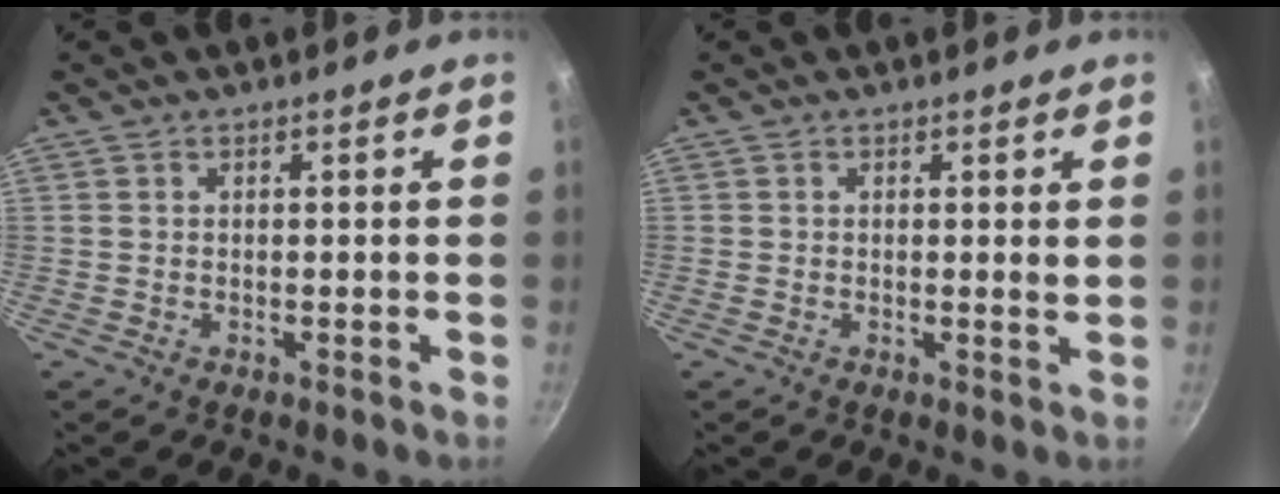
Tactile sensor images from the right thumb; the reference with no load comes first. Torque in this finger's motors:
{"motor_torque": [-0.60, 0.32, 0.46, 0.30, -0.01]}